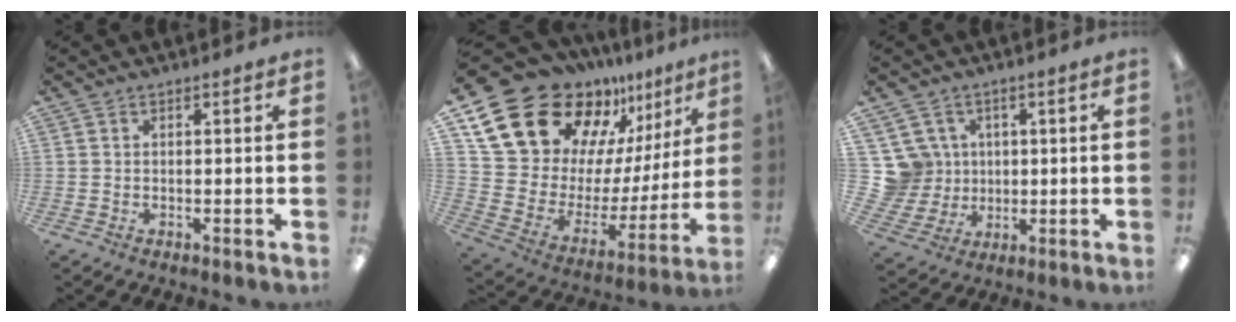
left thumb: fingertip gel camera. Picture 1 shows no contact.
{"total": 23.9, "force": [17.8, 12.4, 10.0], "torque": [-0.184, -0.127, 0.334]}
{"total": 9.6, "force": [3.0, 9.0, 1.5], "torque": [-0.069, -0.006, 0.069]}